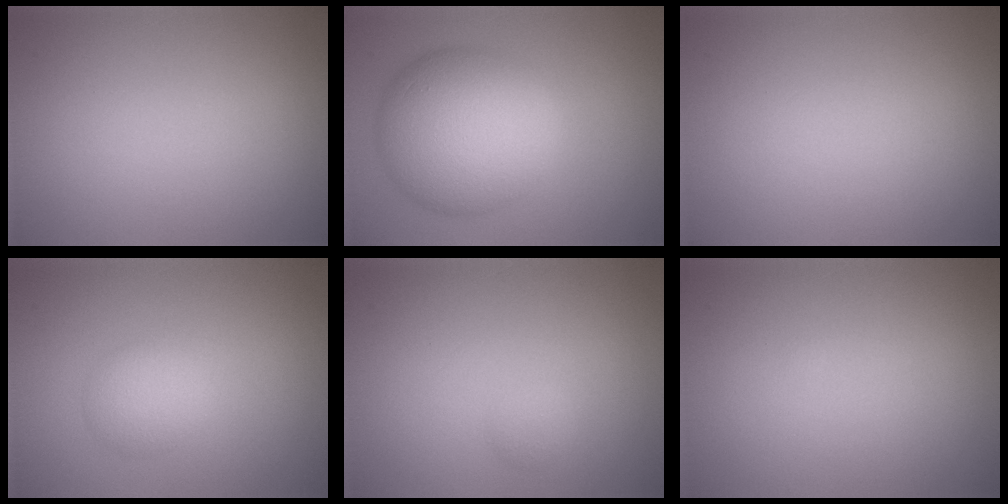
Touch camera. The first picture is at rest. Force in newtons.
{"total": 10.3, "press": 10.3, "slide": 0.4}
{"total": 0.0}
{"total": 2.5, "press": 2.4, "slide": 0.2}
{"total": 0.8, "press": 0.8, "slide": 0.0}
{"total": 0.0}